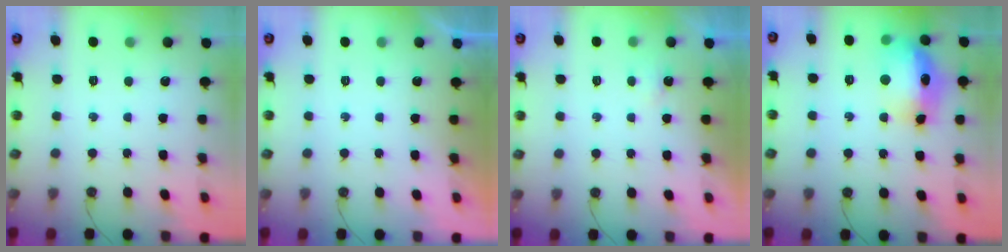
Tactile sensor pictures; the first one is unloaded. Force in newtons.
{"total": 0.0}
{"total": 3.2, "press": 1.5, "slide": 2.9}
{"total": 14.4, "press": 14.3, "slide": 1.1}